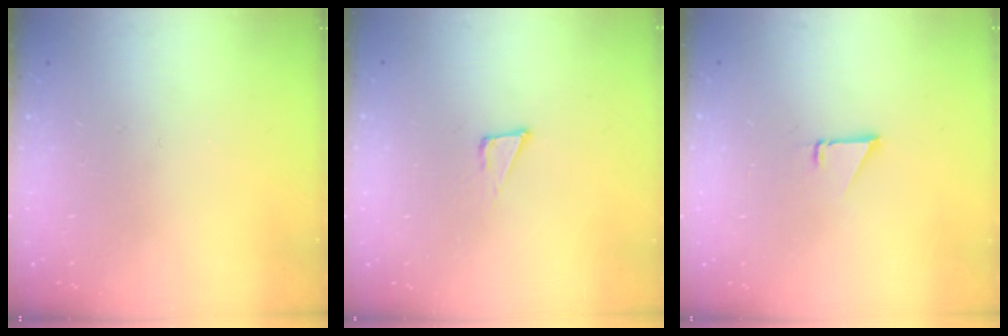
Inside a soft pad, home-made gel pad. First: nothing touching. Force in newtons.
{"total": 4.3, "press": 4.3, "slide": 0.1}
{"total": 1.4, "press": 1.3, "slide": 0.1}